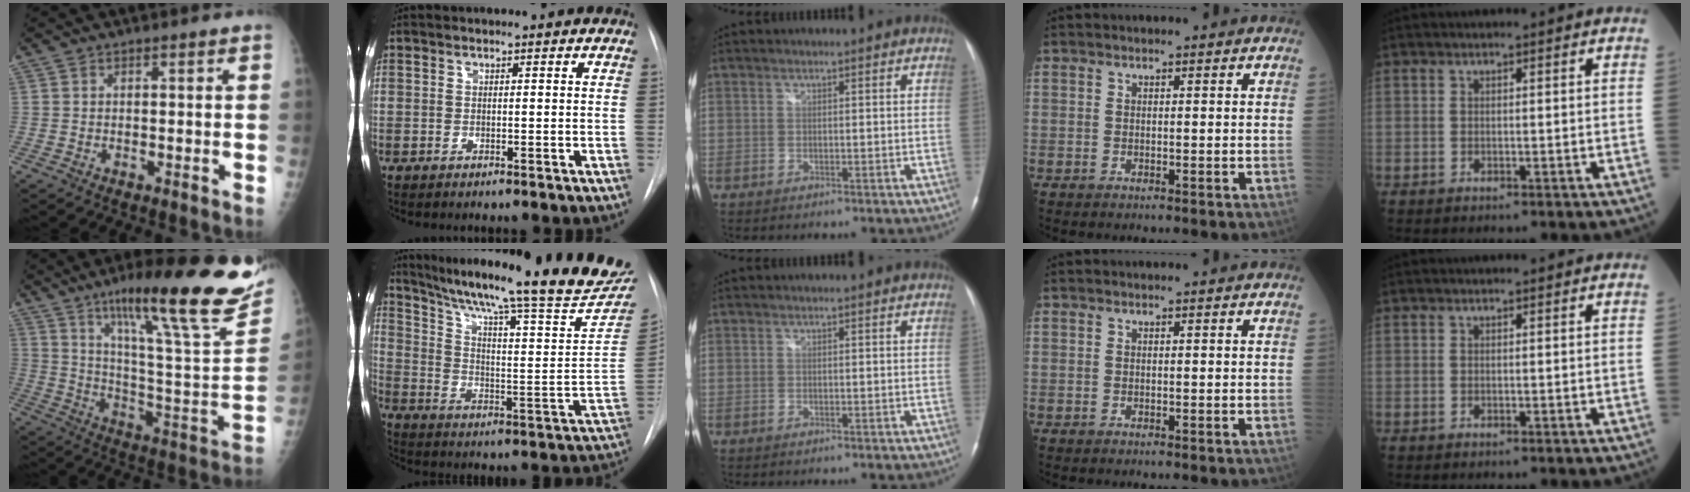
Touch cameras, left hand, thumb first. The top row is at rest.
{"thumb": {"total": 28.8, "force": [19.1, 4.0, 21.2], "torque": [-0.299, -0.076, 0.291]}, "index": {"total": 28.5, "force": [24.0, 2.4, 15.2], "torque": [-0.242, -0.072, 0.321]}}